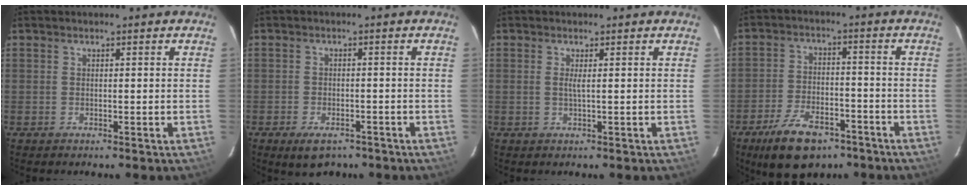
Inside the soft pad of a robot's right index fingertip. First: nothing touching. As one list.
[{"total": 5.8, "force": [-3.9, 3.0, 3.1], "torque": [-0.060, -0.007, -0.057]}, {"total": 1.1, "force": [0.2, -0.3, 1.0], "torque": [-0.021, -0.002, 0.002]}, {"total": 12.9, "force": [-8.6, 6.3, 7.3], "torque": [-0.157, -0.004, -0.140]}]